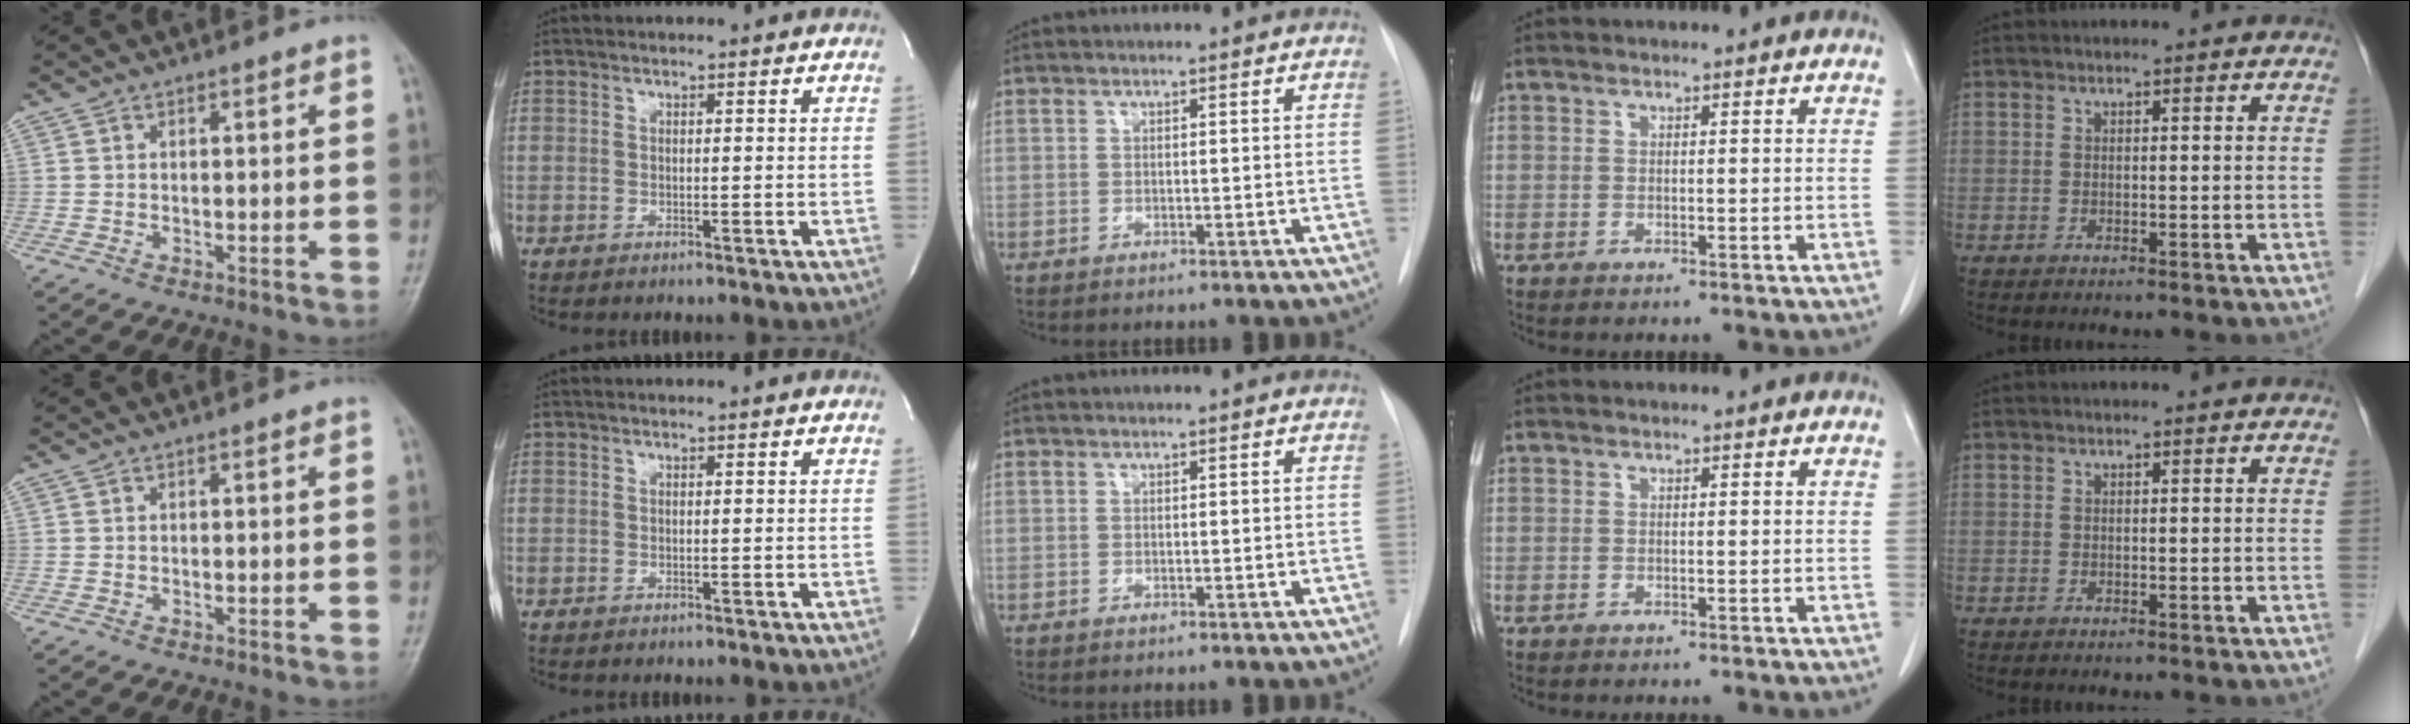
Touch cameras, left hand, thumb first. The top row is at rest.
{}